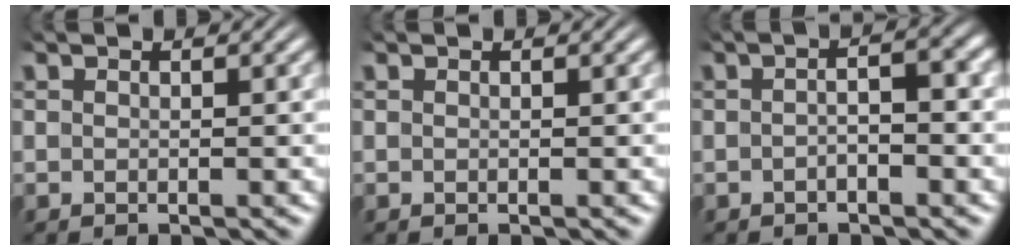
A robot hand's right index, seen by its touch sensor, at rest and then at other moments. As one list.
[{"total": 0.0}, {"total": 2.5, "force": [-0.7, 0.7, 2.3], "torque": [-0.026, 0.006, -0.018]}]